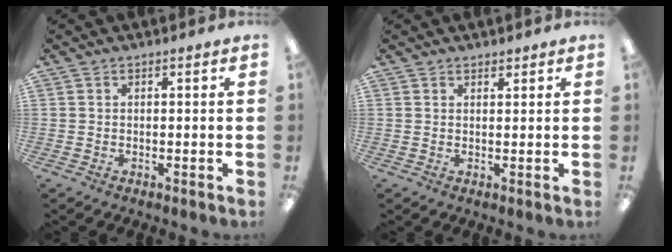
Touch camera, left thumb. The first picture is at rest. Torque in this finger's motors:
{"motor_torque": [-0.02, 0.17, -0.38, -0.21, -0.02]}